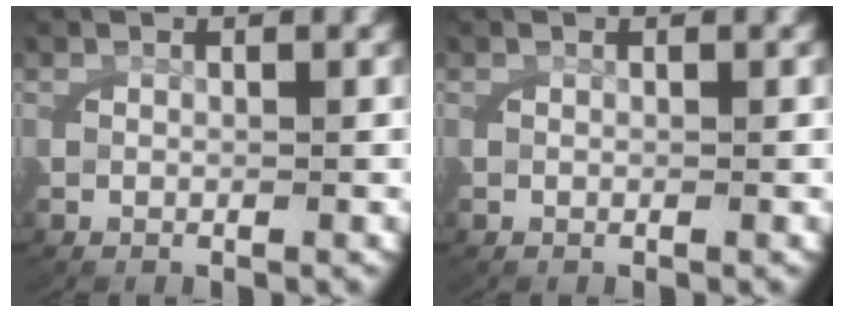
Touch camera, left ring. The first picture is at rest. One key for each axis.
{"total": 0.0}